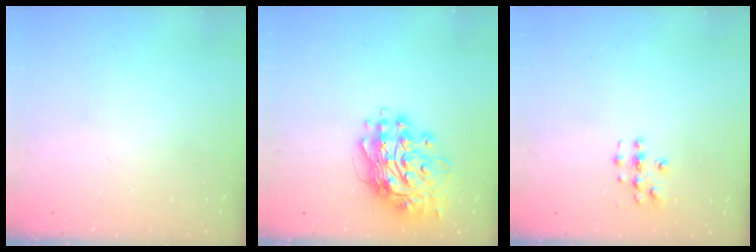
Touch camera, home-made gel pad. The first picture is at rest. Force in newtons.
{"total": 17.5, "press": 17.4, "slide": 1.7}
{"total": 3.4, "press": 3.4, "slide": 0.2}